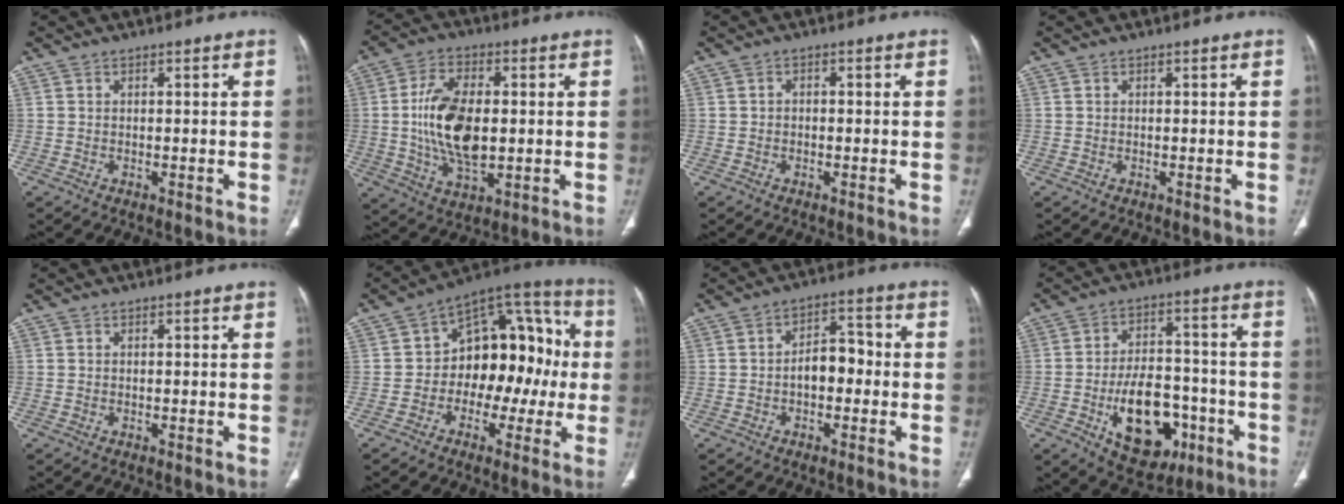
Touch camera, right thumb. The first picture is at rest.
{"total": 14.4, "force": [0.2, 7.7, 12.2], "torque": [-0.224, -0.002, 0.008]}
{"total": 1.0, "force": [-0.2, 0.8, 0.5], "torque": [-0.003, 0.003, -0.006]}
{"total": 0.0}
{"total": 0.0}
{"total": 17.5, "force": [-0.9, 11.4, 13.2], "torque": [-0.123, 0.060, -0.022]}
{"total": 6.5, "force": [-1.1, 4.1, 5.0], "torque": [-0.057, 0.030, -0.025]}
{"total": 17.2, "force": [-6.2, 10.4, 12.3], "torque": [-0.151, 0.037, -0.083]}